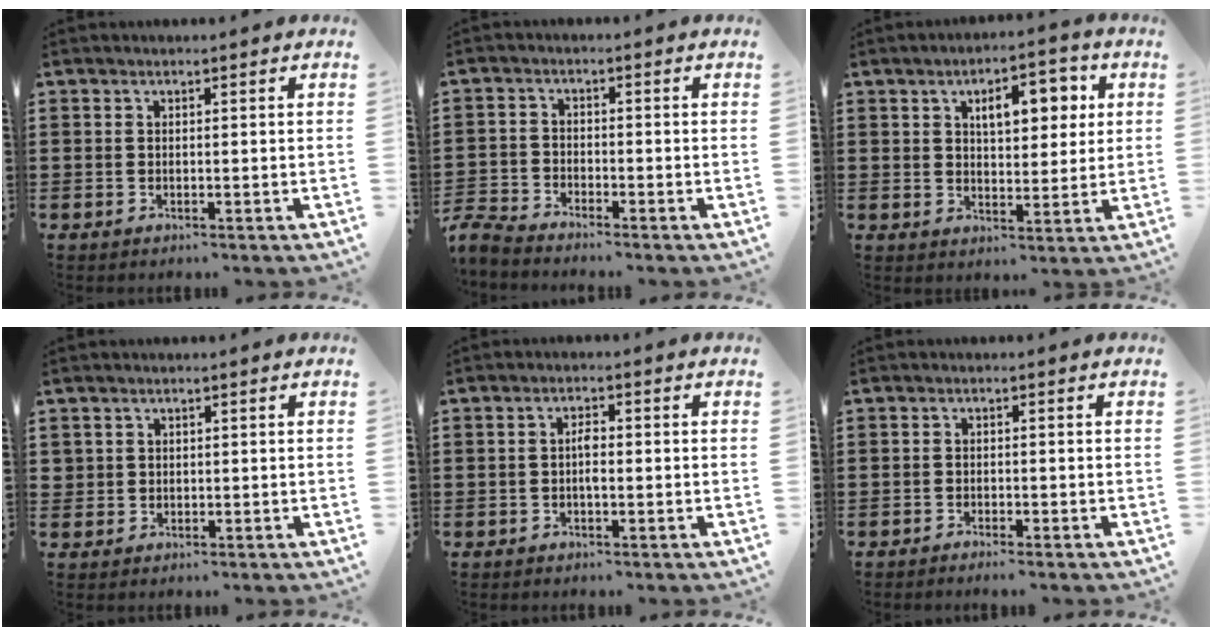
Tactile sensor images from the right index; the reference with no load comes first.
{"total": 3.3, "force": [-3.3, 0.3, 0.2], "torque": [-0.022, -0.004, -0.074]}
{"total": 7.3, "force": [2.9, 3.4, 5.7], "torque": [-0.082, -0.003, 0.039]}
{"total": 1.1, "force": [0.3, 1.0, 0.2], "torque": [-0.007, 0.004, 0.006]}
{"total": 2.2, "force": [-0.4, 0.7, 2.0], "torque": [-0.039, 0.003, -0.008]}
{"total": 1.0, "force": [-1.0, -0.1, 0.2], "torque": [-0.006, -0.001, -0.019]}